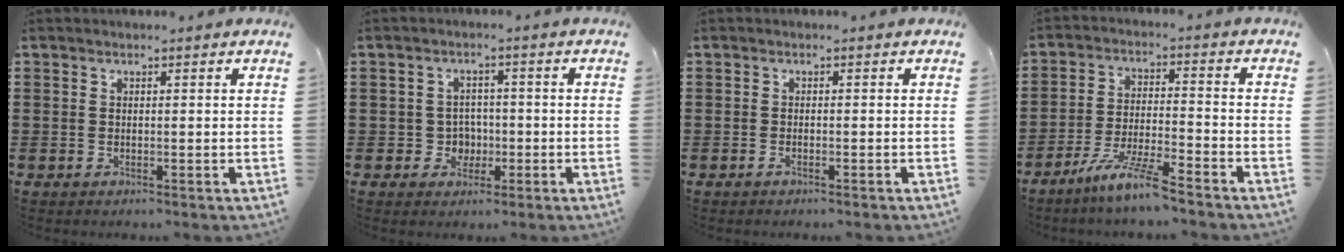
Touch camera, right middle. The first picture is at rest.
{"total": 3.3, "force": [-0.8, 3.0, 1.1], "torque": [-0.031, 0.005, -0.019]}
{"total": 0.6, "force": [-0.5, 0.1, 0.4], "torque": [-0.010, -0.002, -0.009]}
{"total": 7.5, "force": [-6.2, -0.2, 4.1], "torque": [-0.090, -0.013, -0.121]}